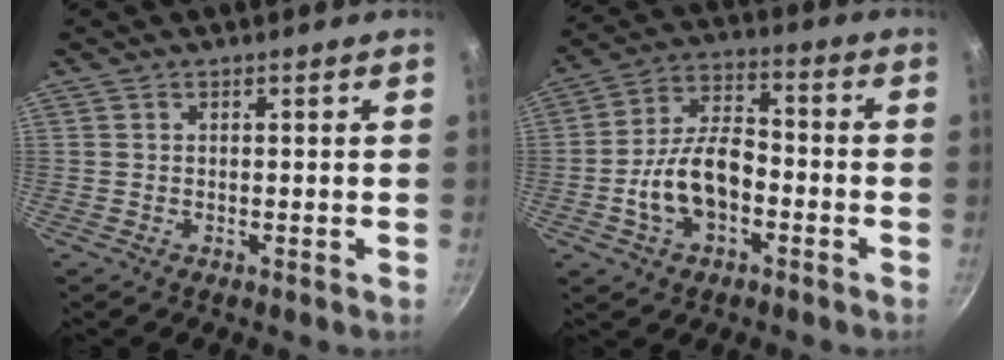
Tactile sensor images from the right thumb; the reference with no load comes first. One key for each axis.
{"total": 12.4, "fx": -3.5, "fy": 7.4, "fz": 9.3, "tx": -0.149, "ty": 0.041, "tz": -0.069}